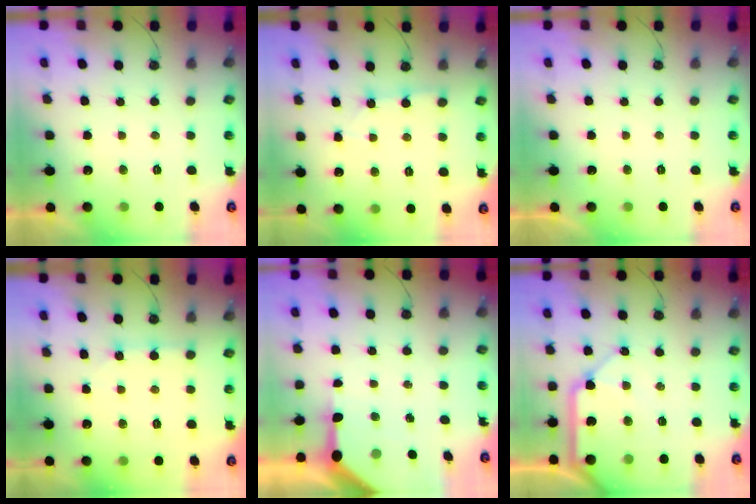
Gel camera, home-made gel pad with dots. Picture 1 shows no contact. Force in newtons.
{"total": 1.3, "press": 1.3, "slide": 0.2}
{"total": 0.0}
{"total": 2.9, "press": 2.9, "slide": 0.4}
{"total": 7.6, "press": 7.5, "slide": 0.8}
{"total": 13.4, "press": 13.3, "slide": 1.9}